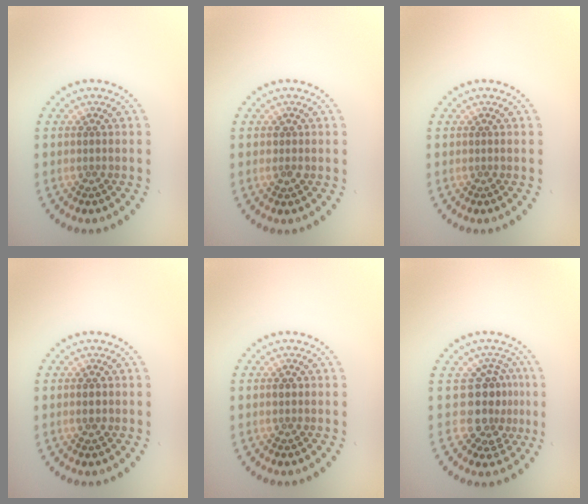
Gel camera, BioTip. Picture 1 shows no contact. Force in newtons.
{"total": 0.9, "press": 0.9, "slide": 0.3}
{"total": 0.0}
{"total": 1.3, "press": 1.3, "slide": 0.1}
{"total": 0.9, "press": 0.9, "slide": 0.0}
{"total": 3.8, "press": 2.9, "slide": 2.4}